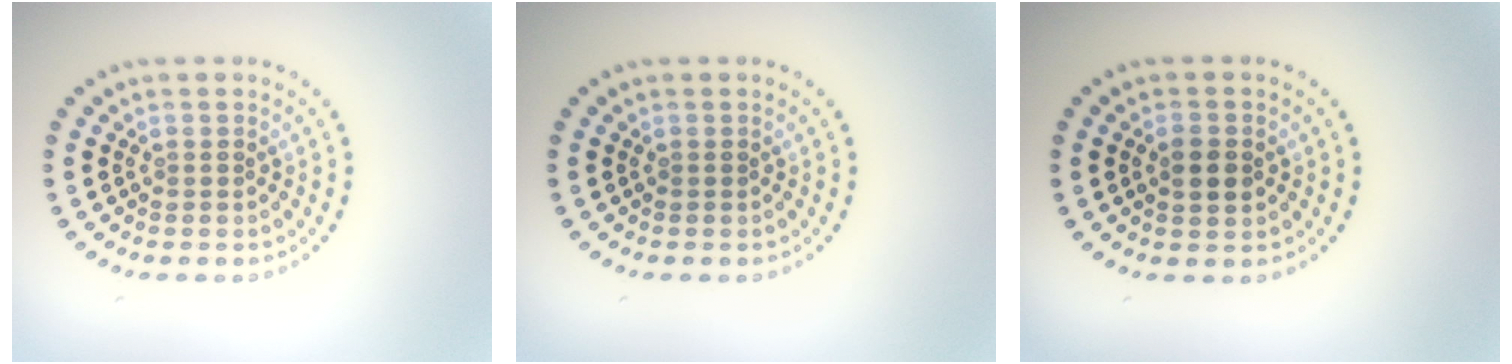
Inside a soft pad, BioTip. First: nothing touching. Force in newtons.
{"total": 0.0}
{"total": 2.2, "press": 2.2, "slide": 0.0}